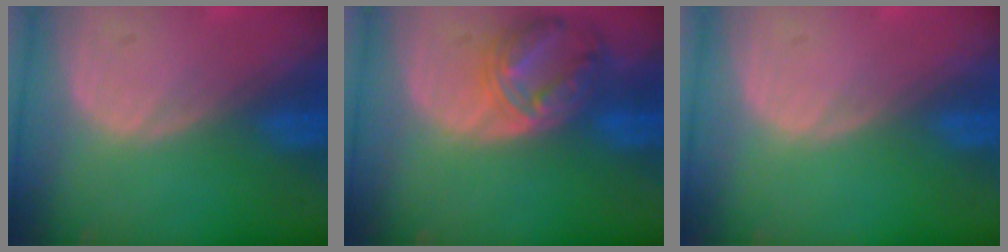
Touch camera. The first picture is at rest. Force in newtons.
{"total": 8.1, "press": 7.0, "slide": 4.1}
{"total": 0.0}